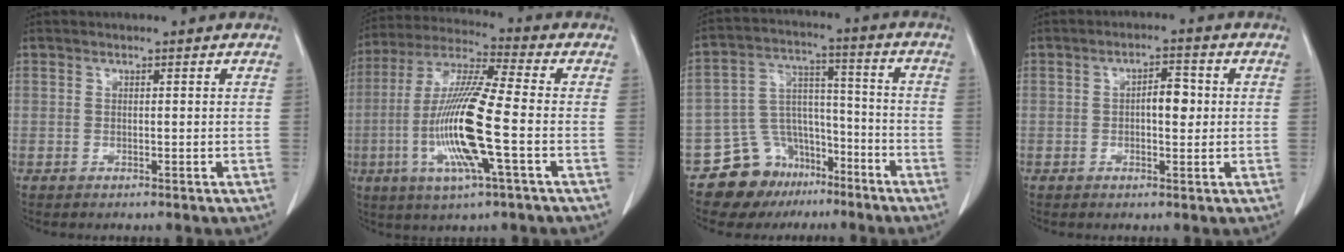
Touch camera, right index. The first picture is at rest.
{"total": 15.3, "force": [-3.3, 0.6, 14.9], "torque": [-0.305, -0.010, -0.067]}
{"total": 11.0, "force": [-7.8, 7.5, 1.9], "torque": [-0.032, 0.066, -0.125]}
{"total": 3.9, "force": [0.3, 1.5, 3.6], "torque": [-0.053, 0.009, 0.008]}